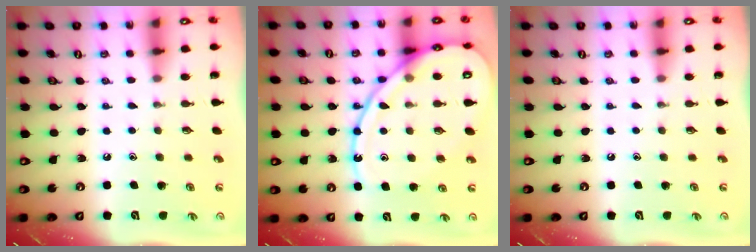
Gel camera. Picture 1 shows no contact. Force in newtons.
{"total": 16.5, "press": 16.4, "slide": 1.5}
{"total": 0.0}